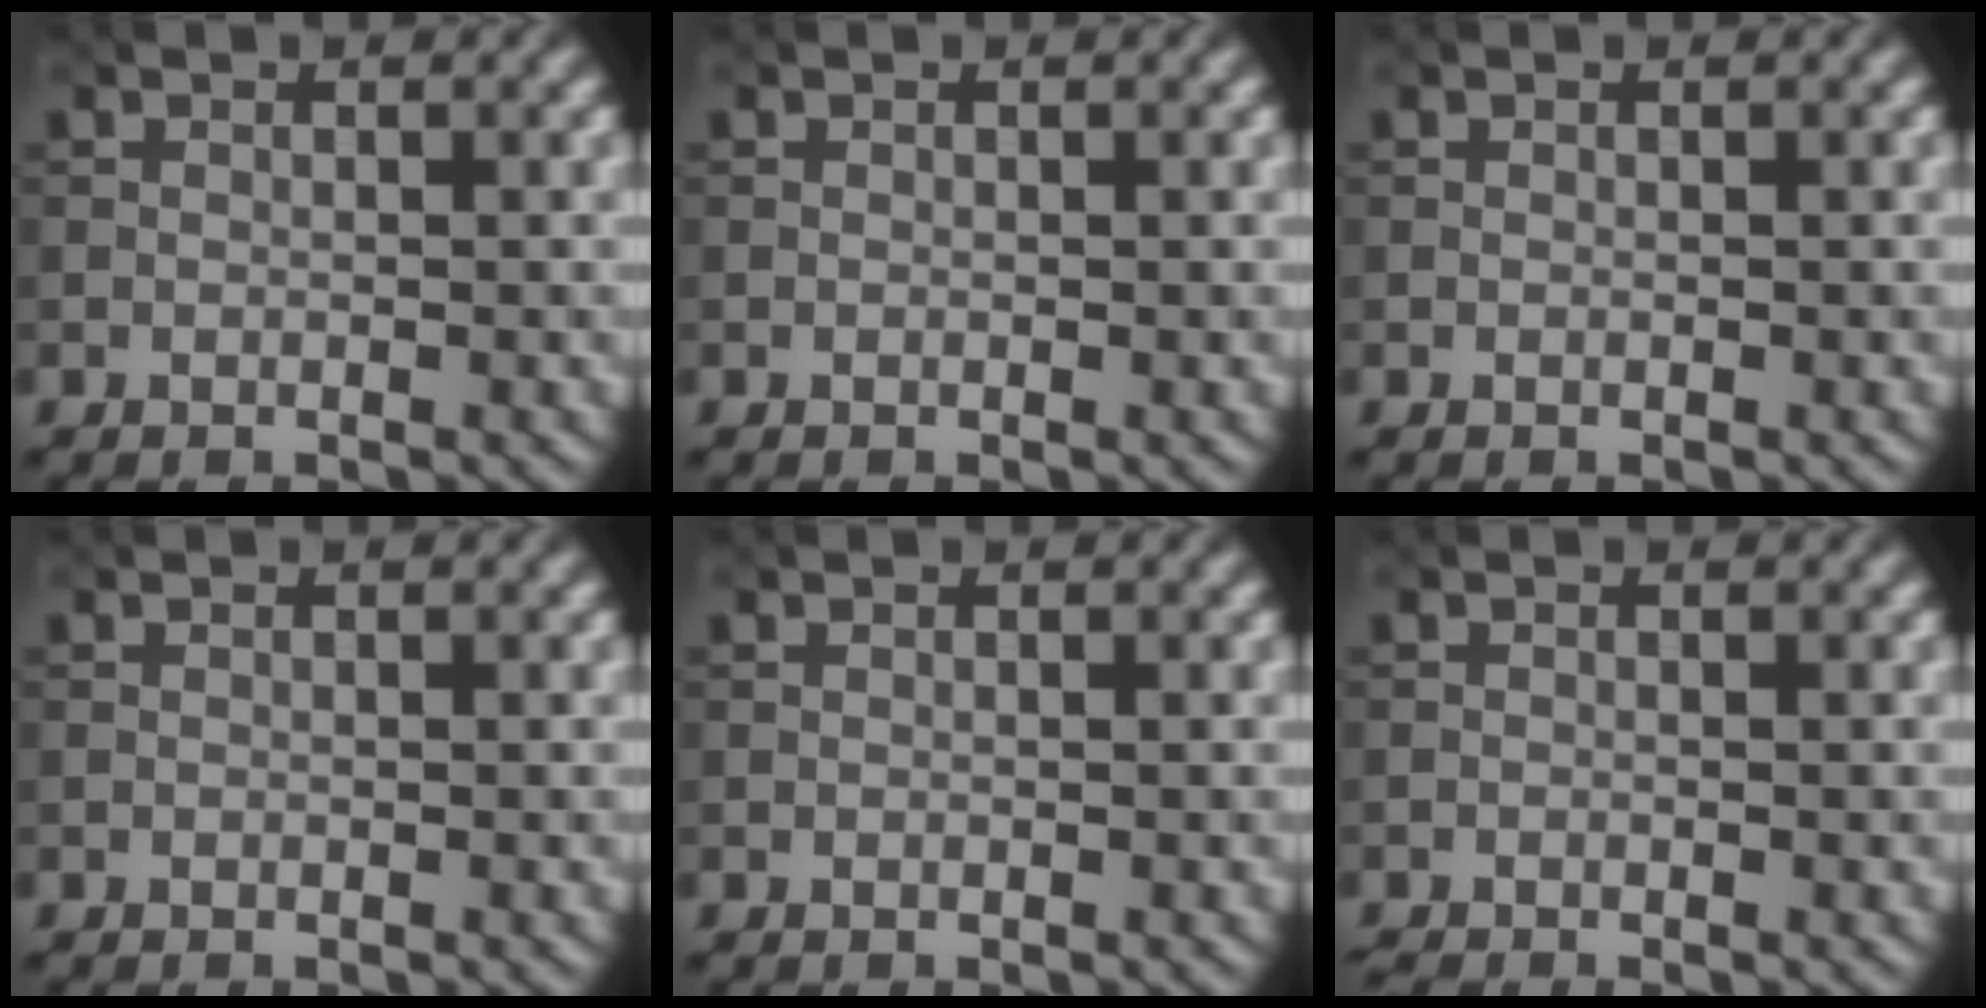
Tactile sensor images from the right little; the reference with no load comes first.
{"total": 0.0}
{"total": 0.0}
{"total": 0.0}
{"total": 0.0}
{"total": 0.8, "force": [-0.8, 0.0, 0.2], "torque": [0.000, -0.005, -0.018]}